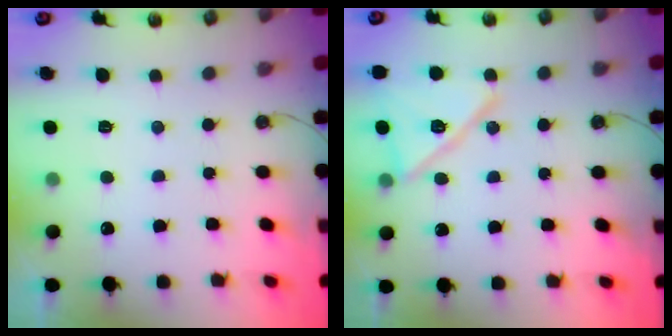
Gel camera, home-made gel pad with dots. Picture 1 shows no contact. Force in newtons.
{"total": 15.5, "press": 13.2, "slide": 8.3}